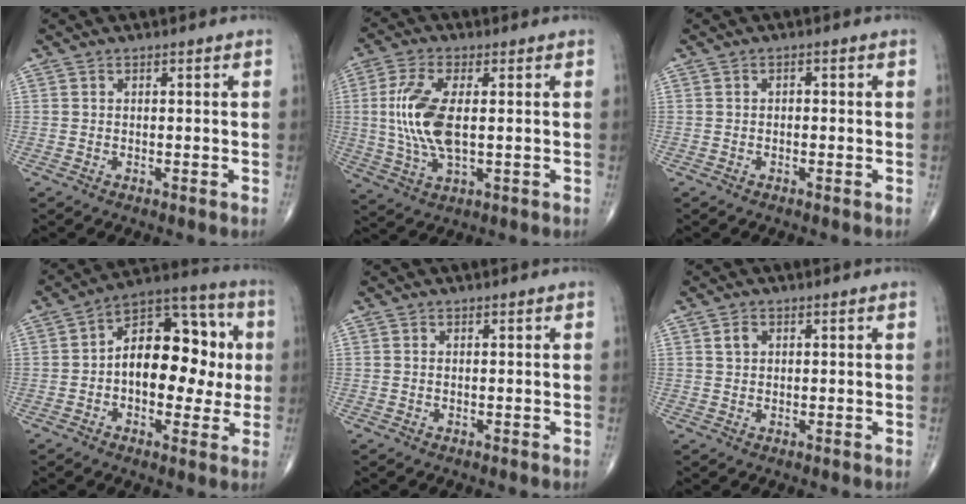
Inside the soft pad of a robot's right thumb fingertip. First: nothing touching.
{"total": 11.5, "force": [0.7, 4.9, 10.4], "torque": [-0.228, -0.004, 0.017]}
{"total": 0.8, "force": [-0.2, 0.6, 0.5], "torque": [0.000, 0.004, -0.007]}
{"total": 17.6, "force": [0.2, 10.6, 14.0], "torque": [-0.162, 0.041, -0.003]}
{"total": 0.0}
{"total": 1.9, "force": [0.8, 1.4, 1.1], "torque": [-0.016, 0.001, 0.014]}